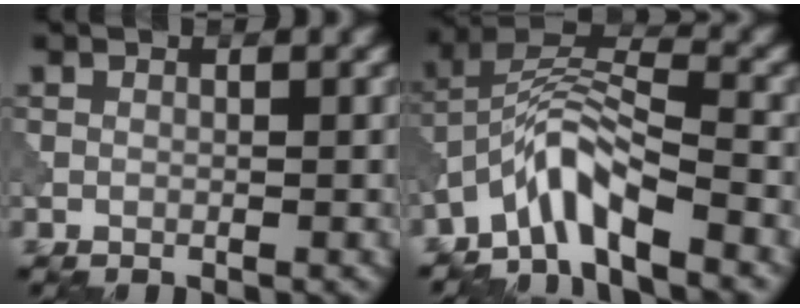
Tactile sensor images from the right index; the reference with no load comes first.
{"total": 5.7, "force": [-4.0, 1.3, 3.9], "torque": [-0.069, 0.013, -0.086]}